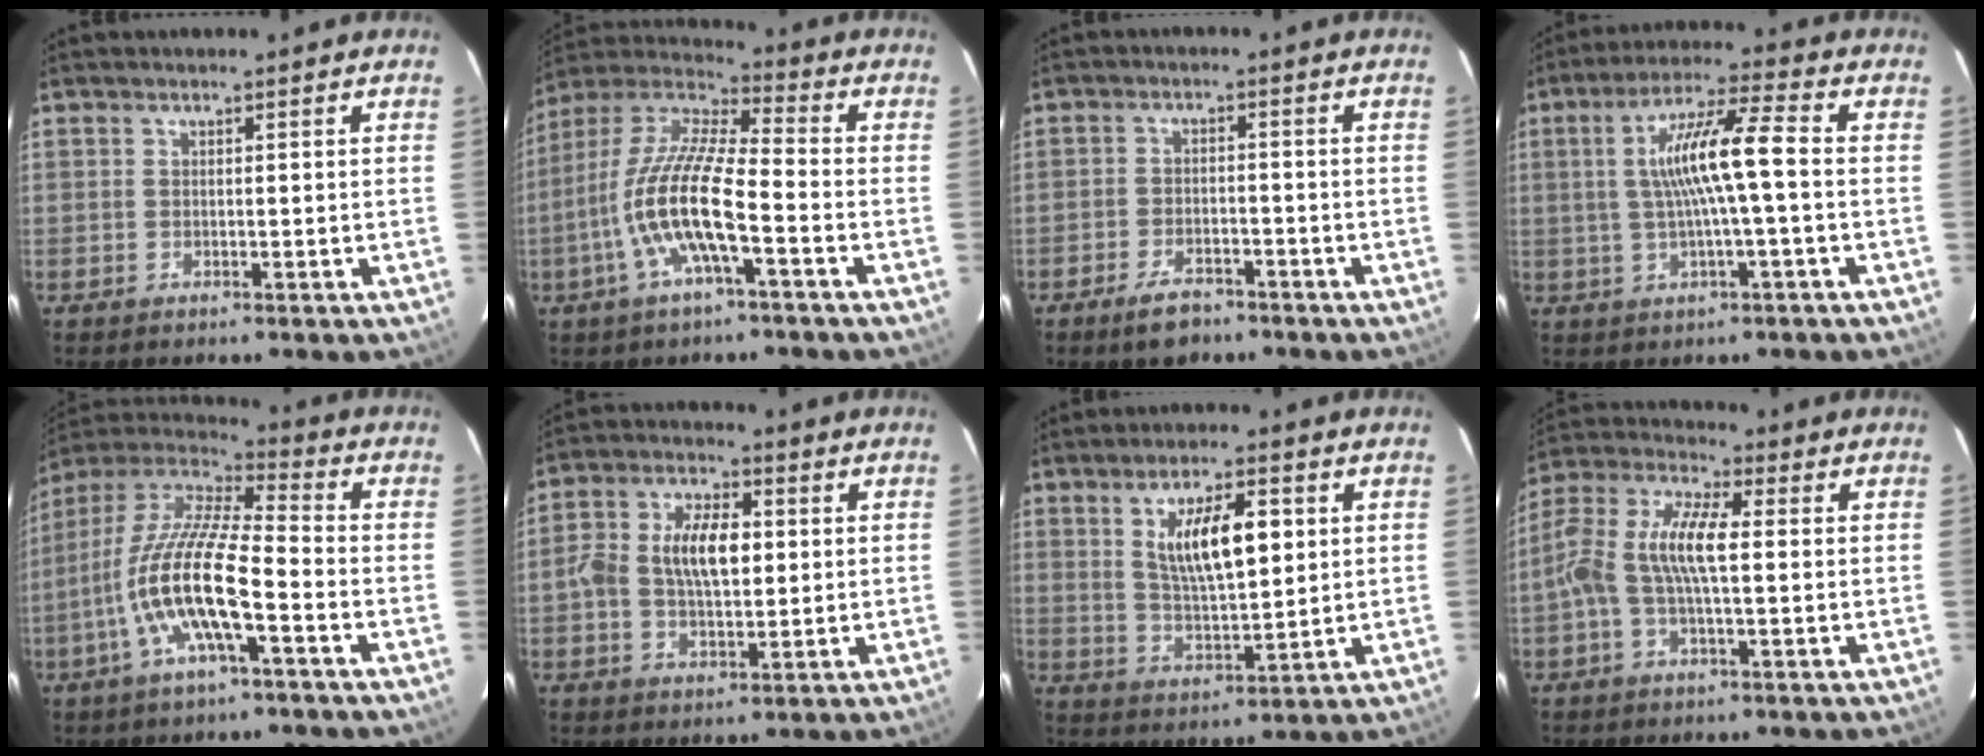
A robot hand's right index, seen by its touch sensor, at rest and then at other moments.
{"total": 14.9, "force": [-4.9, 3.0, 13.8], "torque": [-0.275, -0.004, -0.102]}
{"total": 5.6, "force": [-4.2, 2.6, 2.7], "torque": [-0.069, 0.002, -0.068]}
{"total": 10.2, "force": [-0.1, 0.4, 10.2], "torque": [-0.187, 0.015, 0.002]}
{"total": 16.5, "force": [-5.6, 3.4, 15.1], "torque": [-0.292, -0.012, -0.112]}
{"total": 9.9, "force": [0.7, 5.4, 8.2], "torque": [-0.160, 0.019, 0.010]}
{"total": 10.9, "force": [3.2, 3.7, 9.8], "torque": [-0.171, 0.002, 0.064]}
{"total": 11.4, "force": [-0.2, 3.7, 10.8], "torque": [-0.229, 0.017, -0.011]}